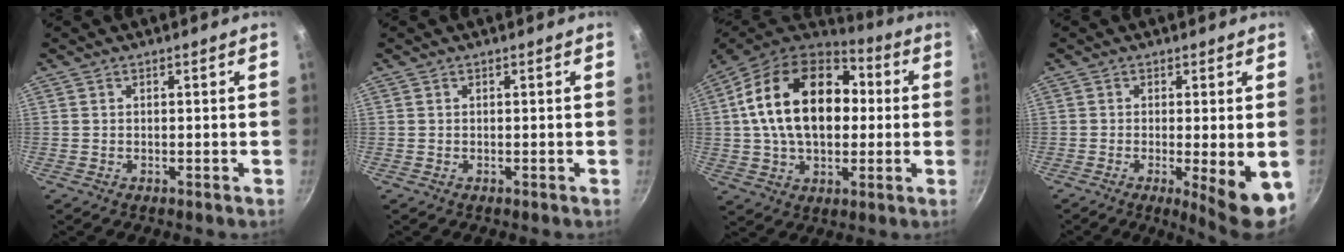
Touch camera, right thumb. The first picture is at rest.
{"total": 0.0}
{"total": 23.3, "force": [3.0, 15.3, 17.2], "torque": [-0.269, 0.030, 0.039]}
{"total": 8.6, "force": [-2.1, 1.6, 8.2], "torque": [-0.106, -0.010, -0.022]}